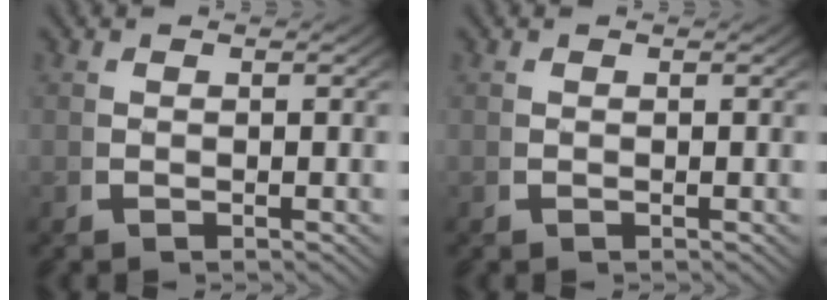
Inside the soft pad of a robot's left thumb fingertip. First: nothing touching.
{"total": 0.0}